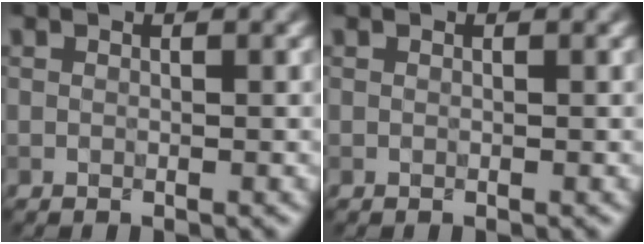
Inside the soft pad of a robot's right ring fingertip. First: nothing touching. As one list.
[{"total": 0.0}]